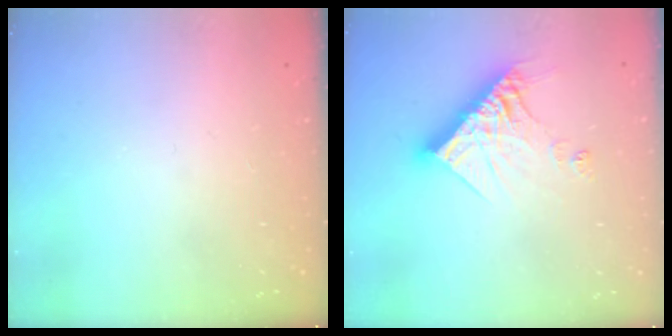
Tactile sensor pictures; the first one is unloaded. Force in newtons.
{"total": 13.5, "press": 13.5, "slide": 1.1}